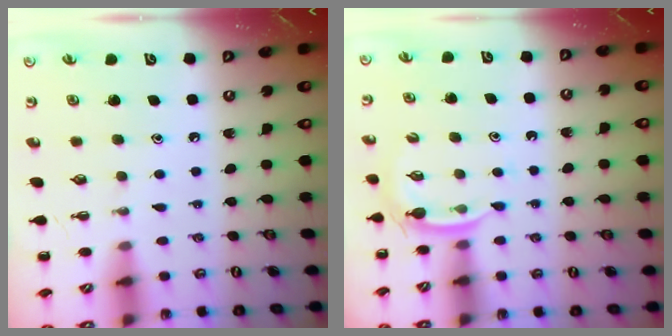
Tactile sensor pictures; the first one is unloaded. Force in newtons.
{"total": 3.7, "press": 3.5, "slide": 1.2}